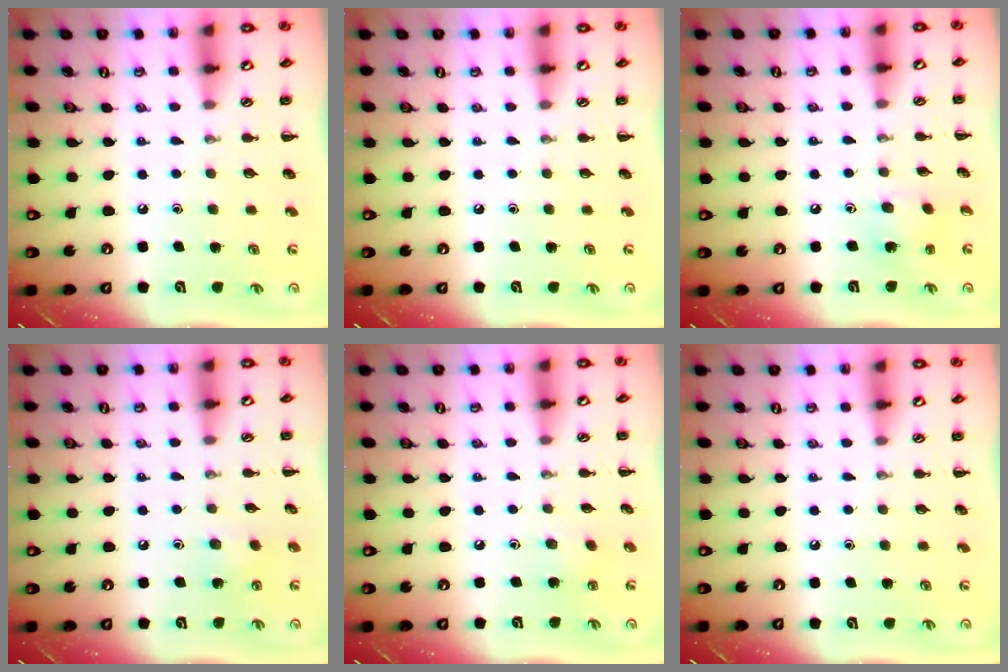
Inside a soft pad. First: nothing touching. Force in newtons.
{"total": 0.0}
{"total": 2.5, "press": 2.5, "slide": 0.6}
{"total": 4.3, "press": 4.1, "slide": 1.2}
{"total": 2.4, "press": 2.4, "slide": 0.4}
{"total": 0.0}